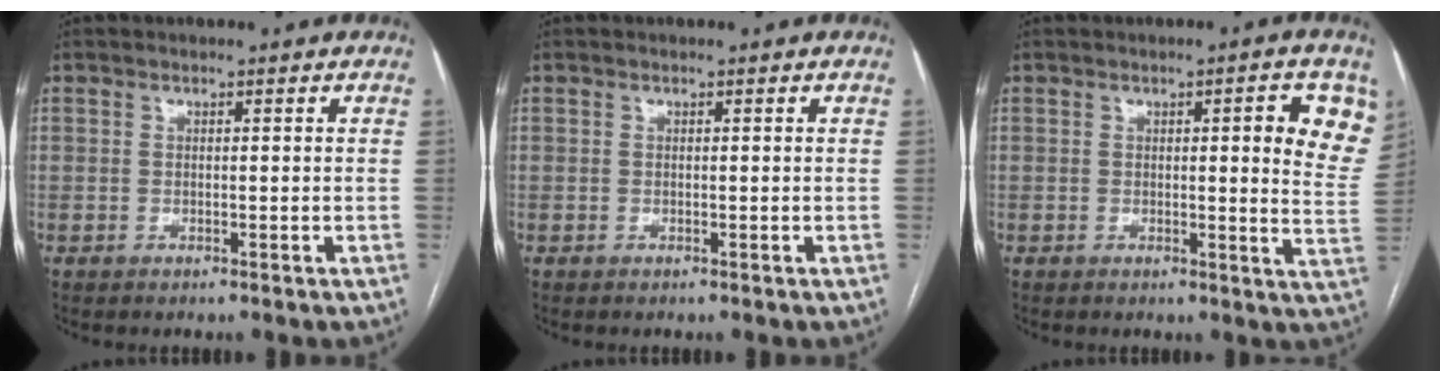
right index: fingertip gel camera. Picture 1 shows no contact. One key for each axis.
{"total": 0.0}
{"total": 8.5, "fx": 3.0, "fy": 1.3, "fz": 7.9, "tx": -0.081, "ty": -0.010, "tz": 0.024}